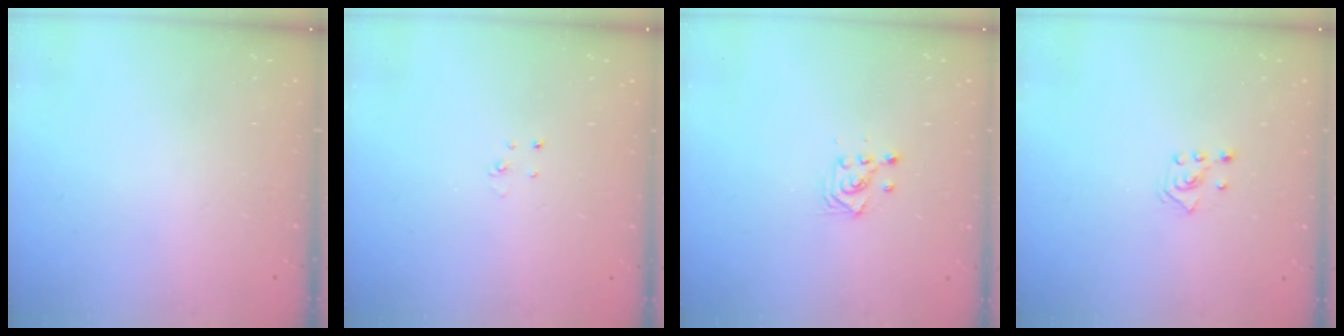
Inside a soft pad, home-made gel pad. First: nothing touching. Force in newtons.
{"total": 2.0, "press": 2.0, "slide": 0.2}
{"total": 3.0, "press": 2.9, "slide": 0.8}
{"total": 2.8, "press": 2.7, "slide": 0.7}